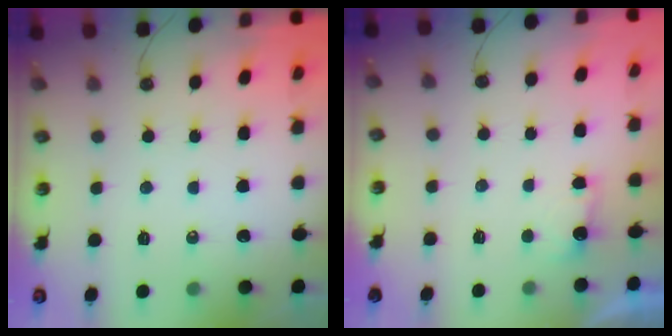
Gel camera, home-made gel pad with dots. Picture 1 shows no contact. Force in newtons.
{"total": 1.1, "press": 0.8, "slide": 0.7}